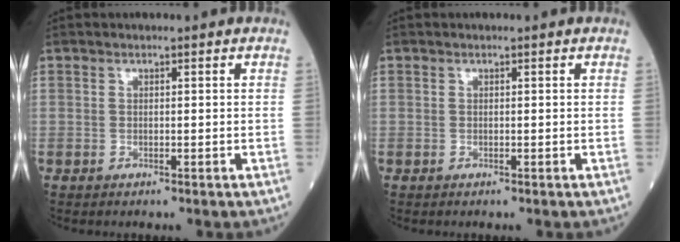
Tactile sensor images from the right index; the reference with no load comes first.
{"total": 0.0}